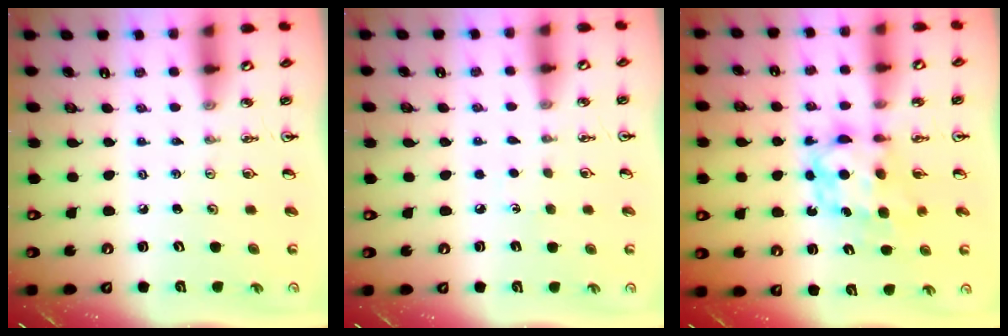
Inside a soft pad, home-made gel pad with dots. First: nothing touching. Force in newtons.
{"total": 3.7, "press": 3.6, "slide": 0.5}
{"total": 6.7, "press": 6.7, "slide": 0.6}